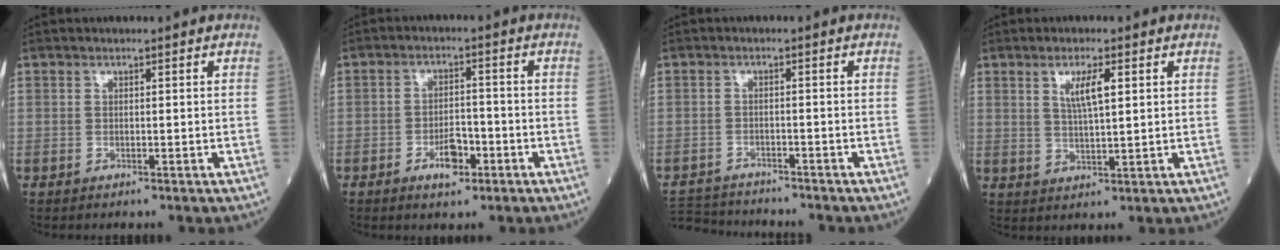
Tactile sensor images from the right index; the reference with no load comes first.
{"total": 3.6, "force": [-1.8, 2.1, 2.3], "torque": [-0.032, 0.007, -0.027]}
{"total": 8.7, "force": [-8.5, 1.1, 1.6], "torque": [-0.033, 0.000, -0.137]}
{"total": 4.4, "force": [1.7, 0.7, 4.0], "torque": [-0.076, 0.002, 0.033]}